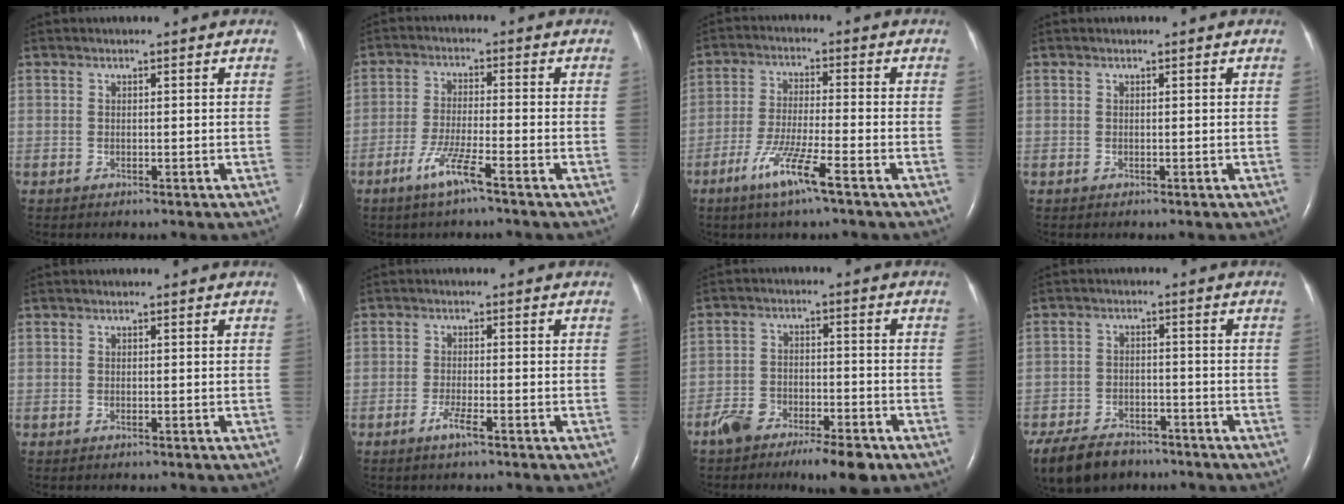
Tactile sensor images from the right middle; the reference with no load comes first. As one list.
[{"total": 5.5, "force": [-3.5, -0.2, 4.3], "torque": [-0.088, -0.009, -0.071]}, {"total": 7.8, "force": [-4.5, -0.2, 6.4], "torque": [-0.129, -0.016, -0.087]}, {"total": 0.0}, {"total": 0.0}, {"total": 2.5, "force": [-1.6, 0.1, 1.9], "torque": [-0.043, -0.003, -0.032]}, {"total": 8.9, "force": [-6.4, 2.7, 5.6], "torque": [-0.096, 0.002, -0.106]}, {"total": 13.0, "force": [-9.8, 6.7, 5.4], "torque": [-0.127, -0.016, -0.151]}]